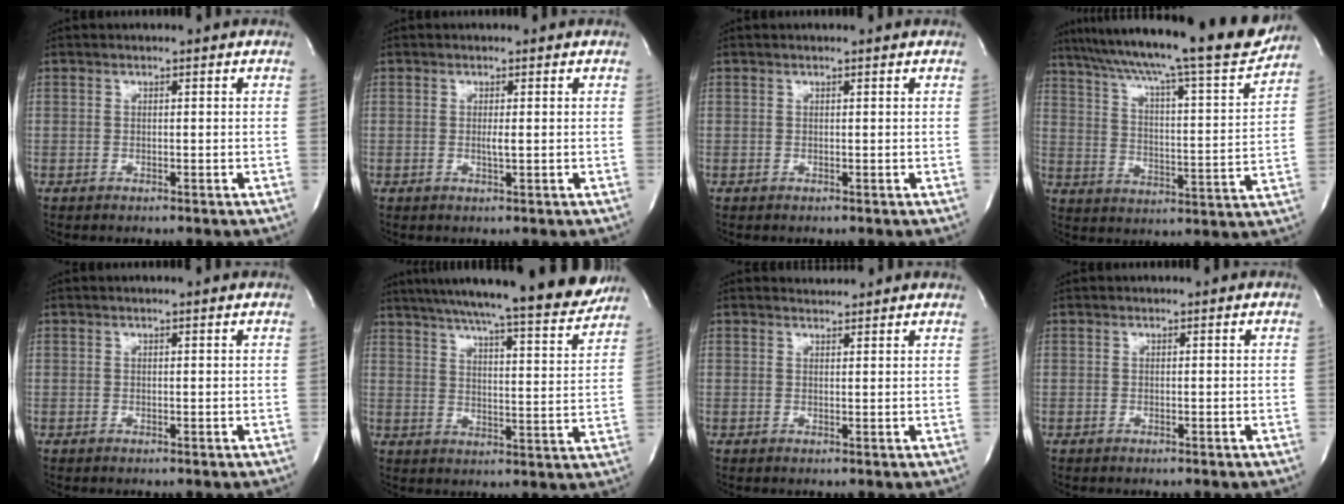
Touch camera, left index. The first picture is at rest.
{"total": 1.2, "force": [0.0, 0.0, 1.2], "torque": [-0.029, -0.003, 0.001]}
{"total": 0.5, "force": [0.4, -0.1, 0.3], "torque": [-0.008, 0.001, 0.011]}
{"total": 25.8, "force": [22.2, 1.5, 13.0], "torque": [-0.219, -0.025, 0.306]}
{"total": 0.8, "force": [0.7, -0.2, 0.5], "torque": [-0.013, 0.005, 0.015]}
{"total": 21.2, "force": [19.1, 0.9, 9.3], "torque": [-0.141, -0.033, 0.252]}
{"total": 1.8, "force": [1.8, -0.1, -0.3], "torque": [-0.008, 0.004, 0.029]}
{"total": 0.0}